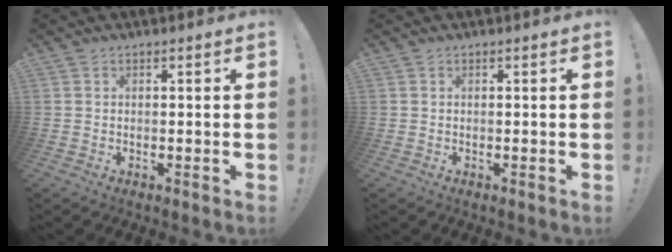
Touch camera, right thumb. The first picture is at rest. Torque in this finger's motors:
{"motor_torque": [0.00, 0.00, 0.00, 0.00, 0.00]}